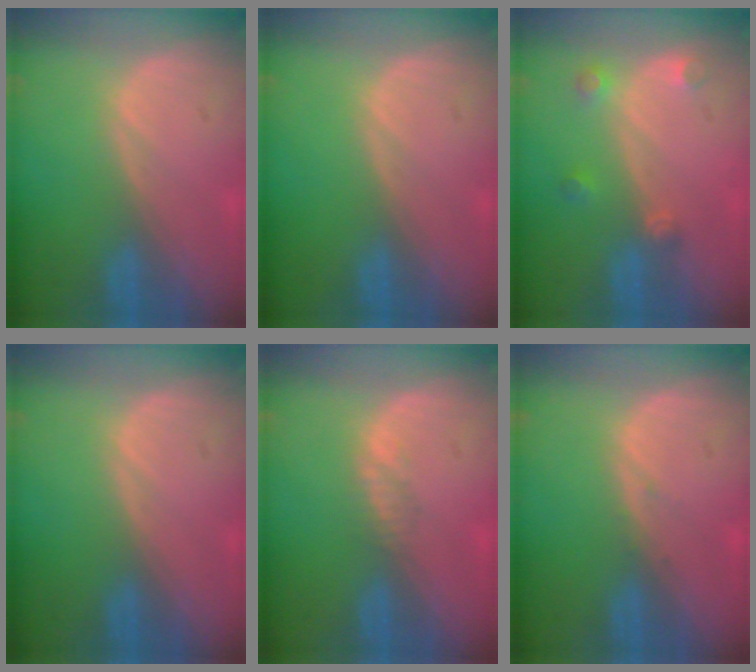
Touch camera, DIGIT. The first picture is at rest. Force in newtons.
{"total": 0.0}
{"total": 2.6, "press": 2.6, "slide": 0.2}
{"total": 0.0}
{"total": 1.1, "press": 0.9, "slide": 0.7}
{"total": 0.6, "press": 0.3, "slide": 0.5}